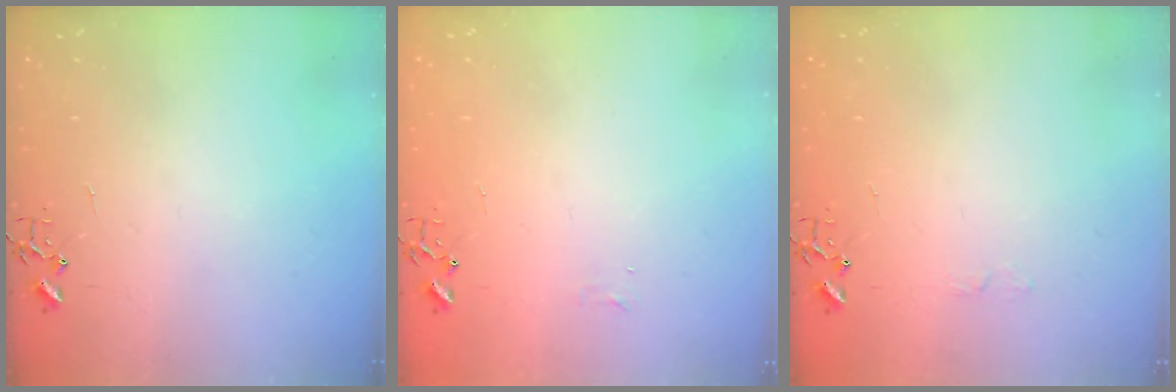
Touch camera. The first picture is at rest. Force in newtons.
{"total": 3.8, "press": 3.8, "slide": 0.6}
{"total": 3.3, "press": 3.2, "slide": 0.5}